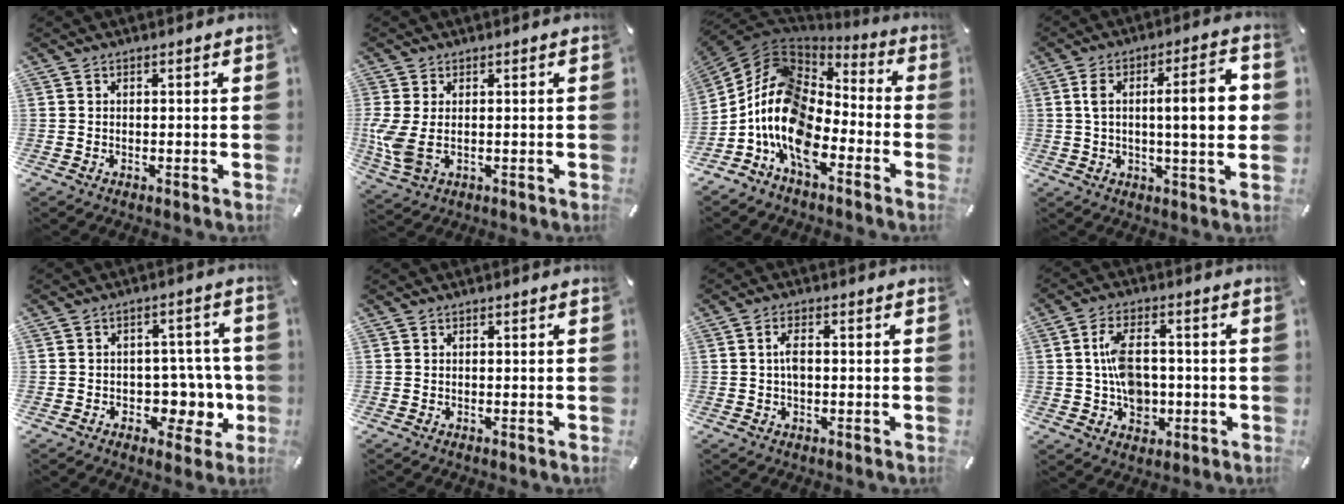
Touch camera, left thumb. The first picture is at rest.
{"total": 6.6, "force": [0.0, 3.6, 5.6], "torque": [-0.141, -0.011, 0.000]}
{"total": 16.0, "force": [-7.6, 9.7, 10.2], "torque": [-0.225, 0.022, -0.143]}
{"total": 13.8, "force": [1.1, 3.5, 13.3], "torque": [-0.200, 0.003, 0.011]}
{"total": 8.2, "force": [-1.7, 6.3, 5.0], "torque": [-0.050, 0.005, -0.027]}
{"total": 0.0}
{"total": 3.5, "force": [0.0, 1.7, 3.0], "torque": [-0.058, 0.005, -0.001]}
{"total": 9.3, "force": [-0.3, 6.8, 6.4], "torque": [-0.107, 0.008, -0.005]}